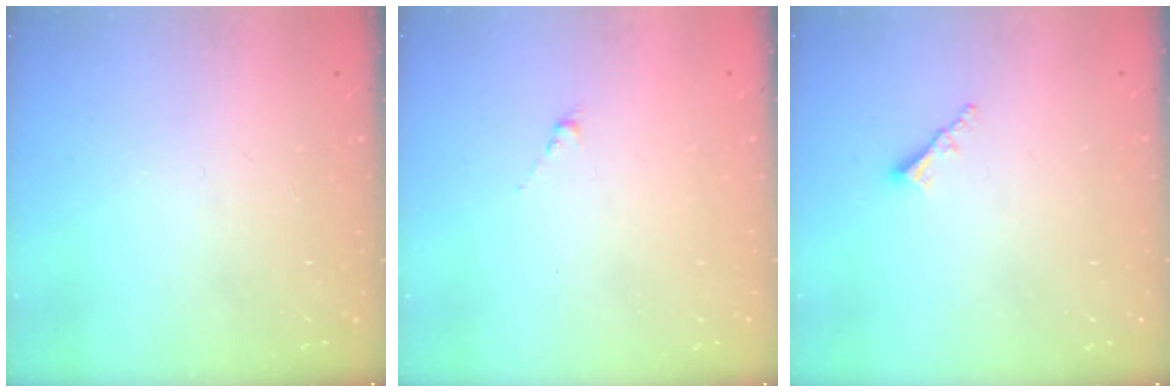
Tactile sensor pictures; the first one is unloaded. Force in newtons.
{"total": 0.5, "press": 0.3, "slide": 0.4}
{"total": 2.3, "press": 2.2, "slide": 0.6}